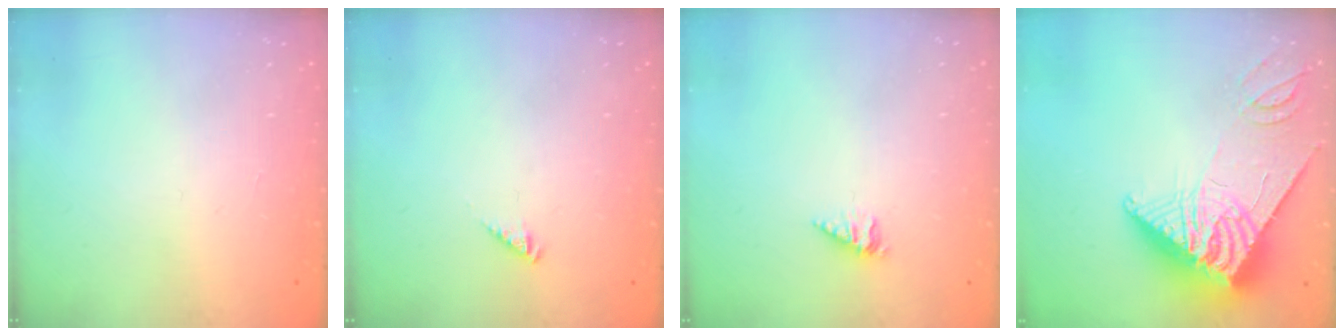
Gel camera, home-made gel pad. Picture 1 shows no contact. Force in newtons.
{"total": 1.7, "press": 1.7, "slide": 0.4}
{"total": 2.1, "press": 2.1, "slide": 0.3}
{"total": 14.6, "press": 14.5, "slide": 1.3}